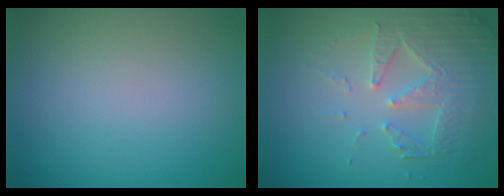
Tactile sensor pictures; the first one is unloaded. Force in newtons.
{"total": 5.0, "press": 3.9, "slide": 3.2}